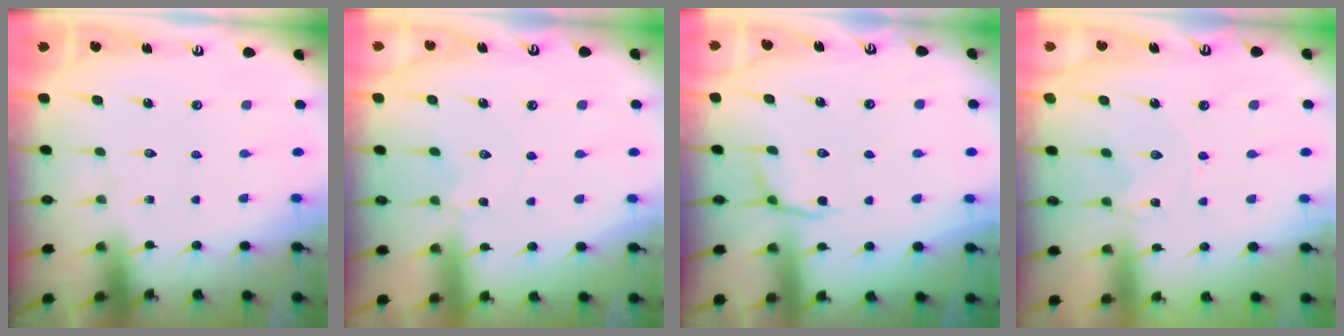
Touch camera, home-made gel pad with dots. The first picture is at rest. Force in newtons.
{"total": 3.7, "press": 3.7, "slide": 0.5}
{"total": 4.1, "press": 3.5, "slide": 2.1}
{"total": 0.0}